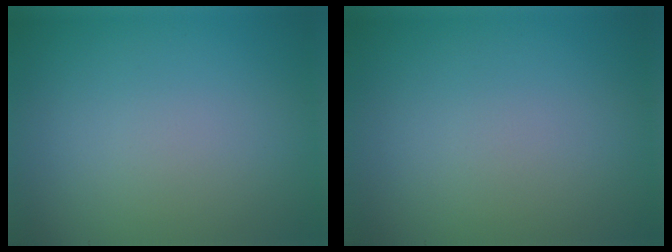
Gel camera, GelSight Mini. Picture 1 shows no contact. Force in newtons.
{"total": 0.0}